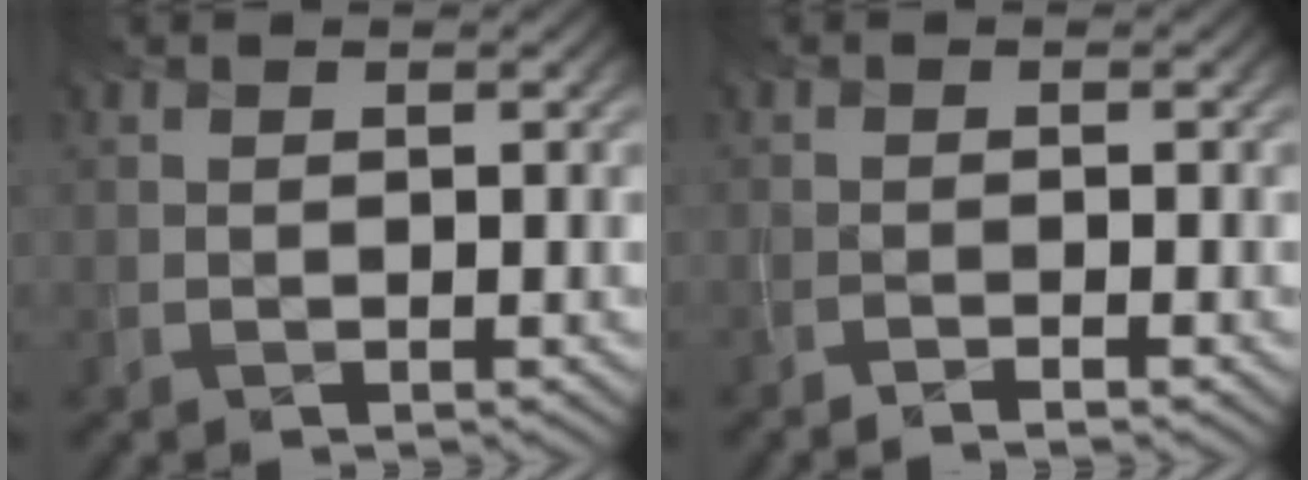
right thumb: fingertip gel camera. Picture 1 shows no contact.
{"total": 1.4, "force": [-1.3, -0.5, 0.0], "torque": [0.002, -0.005, -0.031]}